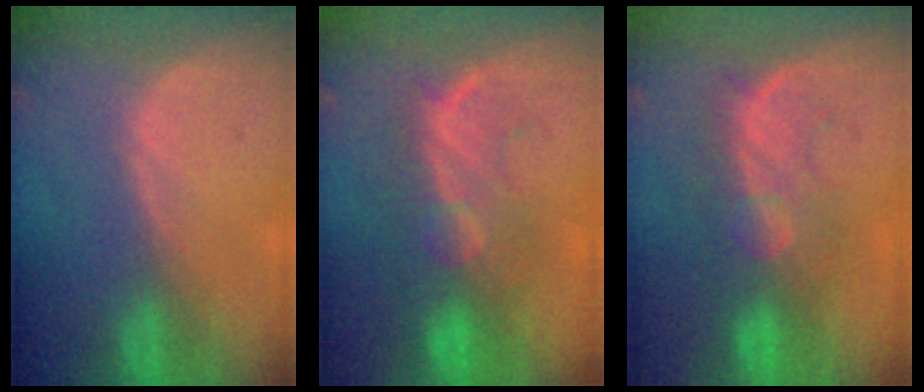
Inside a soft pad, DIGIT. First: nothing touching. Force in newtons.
{"total": 8.8, "press": 8.4, "slide": 2.7}
{"total": 8.0, "press": 7.8, "slide": 1.9}